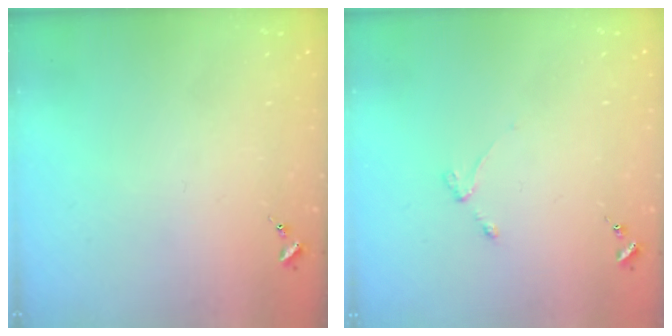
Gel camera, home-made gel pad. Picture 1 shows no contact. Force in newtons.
{"total": 3.1, "press": 3.0, "slide": 0.4}